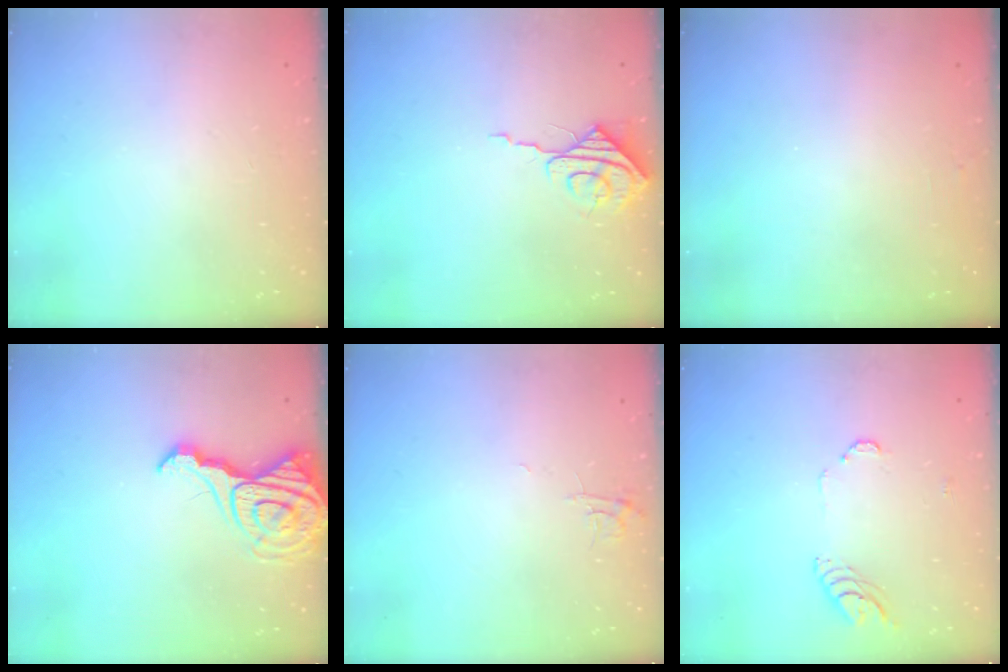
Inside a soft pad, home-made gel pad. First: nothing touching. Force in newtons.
{"total": 7.9, "press": 7.8, "slide": 0.7}
{"total": 2.5, "press": 2.5, "slide": 0.2}
{"total": 13.7, "press": 13.7, "slide": 1.3}
{"total": 3.8, "press": 3.7, "slide": 0.7}
{"total": 6.8, "press": 6.8, "slide": 0.8}